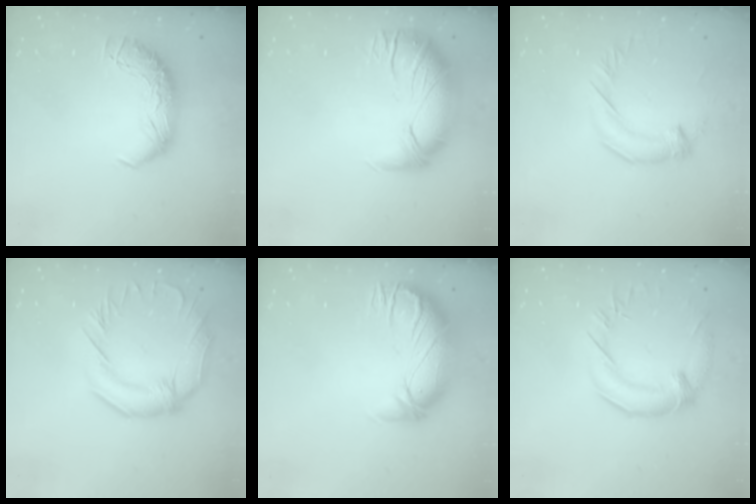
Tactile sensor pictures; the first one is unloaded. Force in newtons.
{"total": 2.7, "press": 0.8, "slide": 2.6}
{"total": 2.1, "press": 2.0, "slide": 0.5}
{"total": 4.2, "press": 3.9, "slide": 1.6}
{"total": 2.9, "press": 0.3, "slide": 2.9}
{"total": 2.8, "press": 1.9, "slide": 2.0}